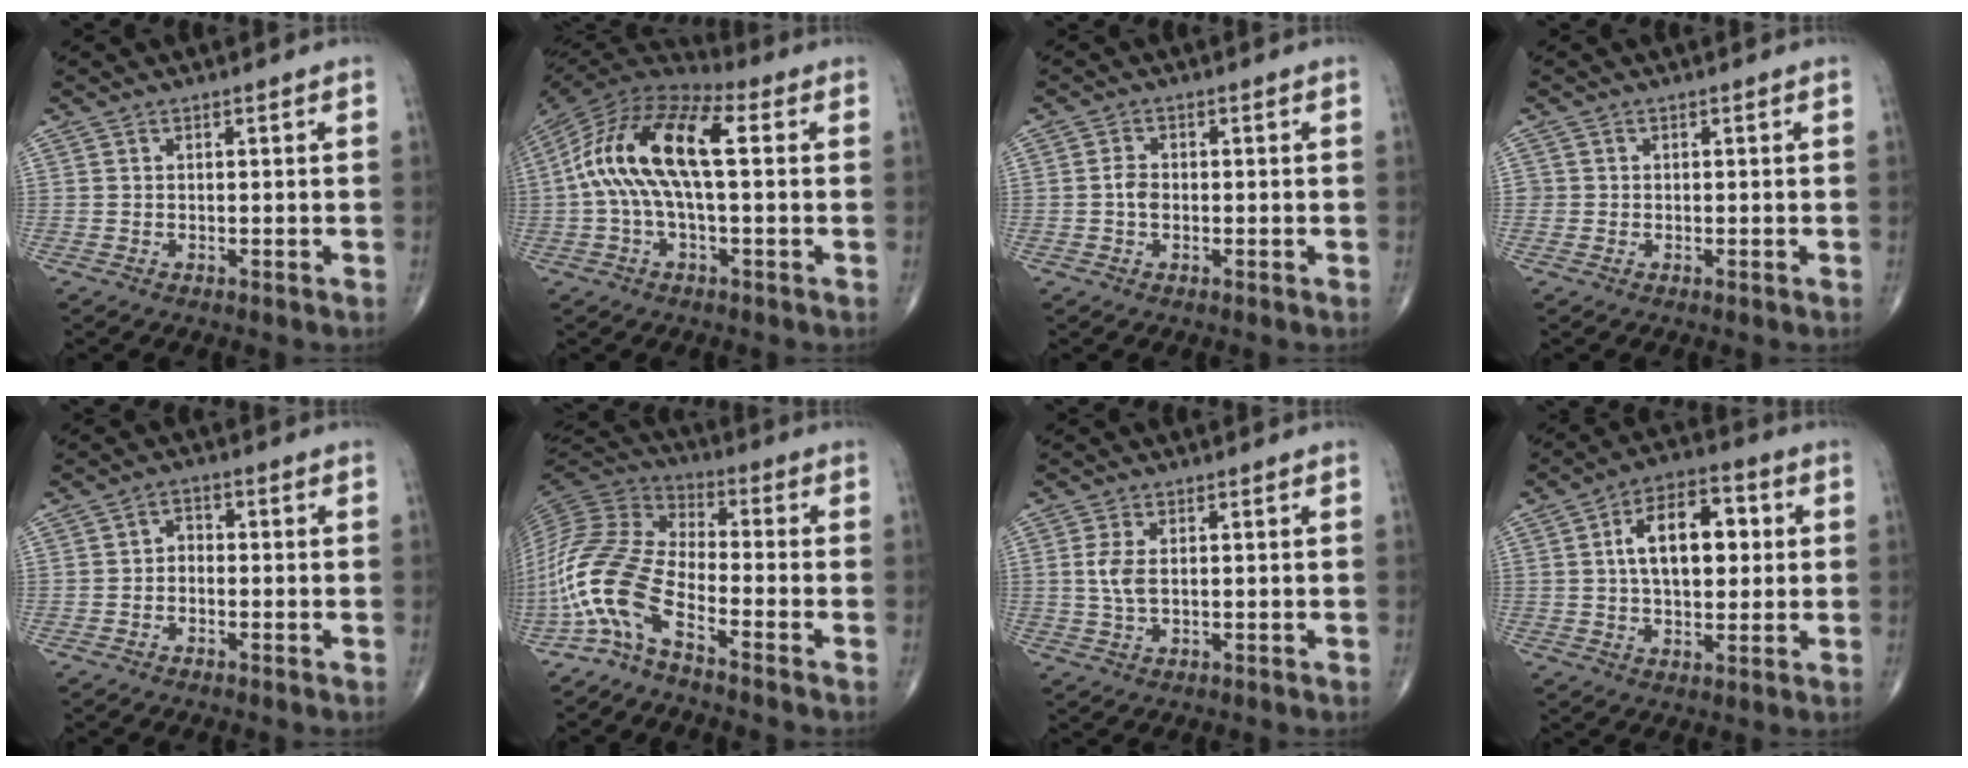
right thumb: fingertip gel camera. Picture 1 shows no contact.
{"total": 17.0, "force": [1.5, 6.9, 15.5], "torque": [-0.307, 0.043, 0.018]}
{"total": 2.2, "force": [-0.3, 1.5, 1.6], "torque": [-0.025, 0.006, -0.010]}
{"total": 0.8, "force": [-0.1, 0.8, 0.0], "torque": [0.005, 0.005, -0.003]}
{"total": 2.2, "force": [-0.6, 1.7, 1.3], "torque": [-0.007, 0.014, -0.022]}
{"total": 13.4, "force": [-7.8, 4.1, 10.1], "torque": [-0.230, 0.060, -0.165]}
{"total": 3.8, "force": [0.5, 1.9, 3.2], "torque": [-0.077, -0.001, 0.012]}
{"total": 13.4, "force": [2.2, 7.6, 10.8], "torque": [-0.147, 0.015, 0.031]}